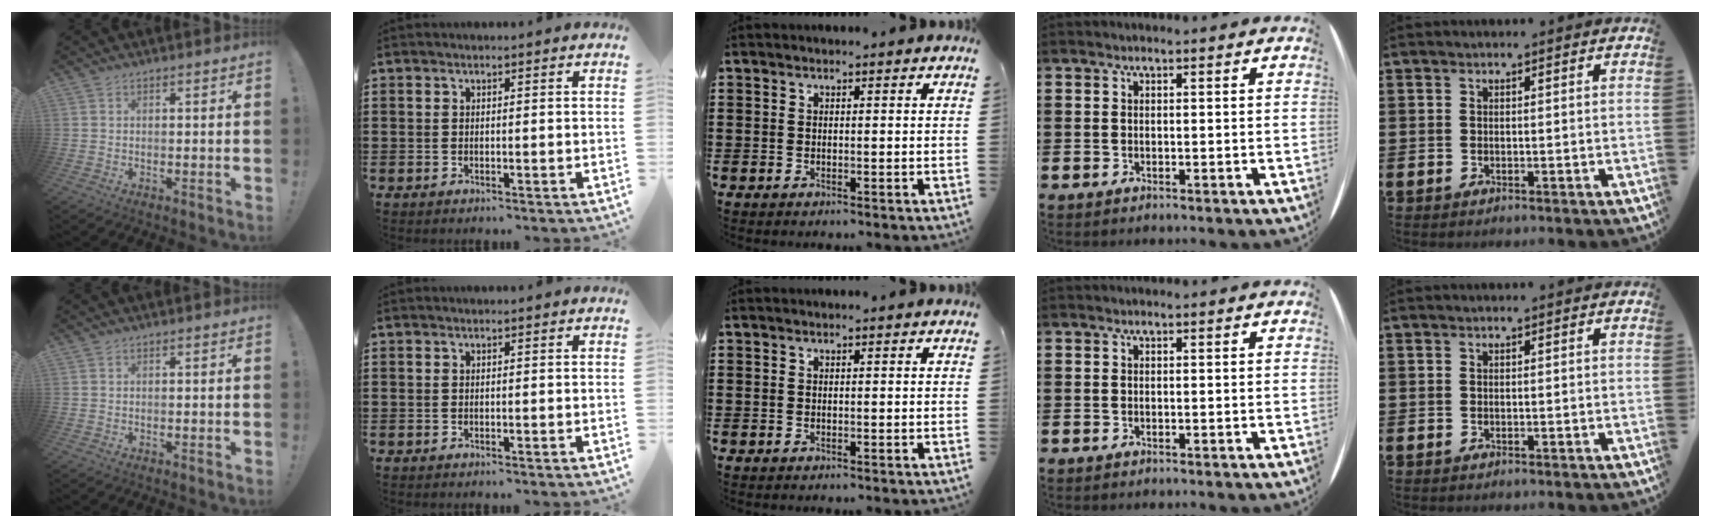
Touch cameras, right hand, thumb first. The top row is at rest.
{}